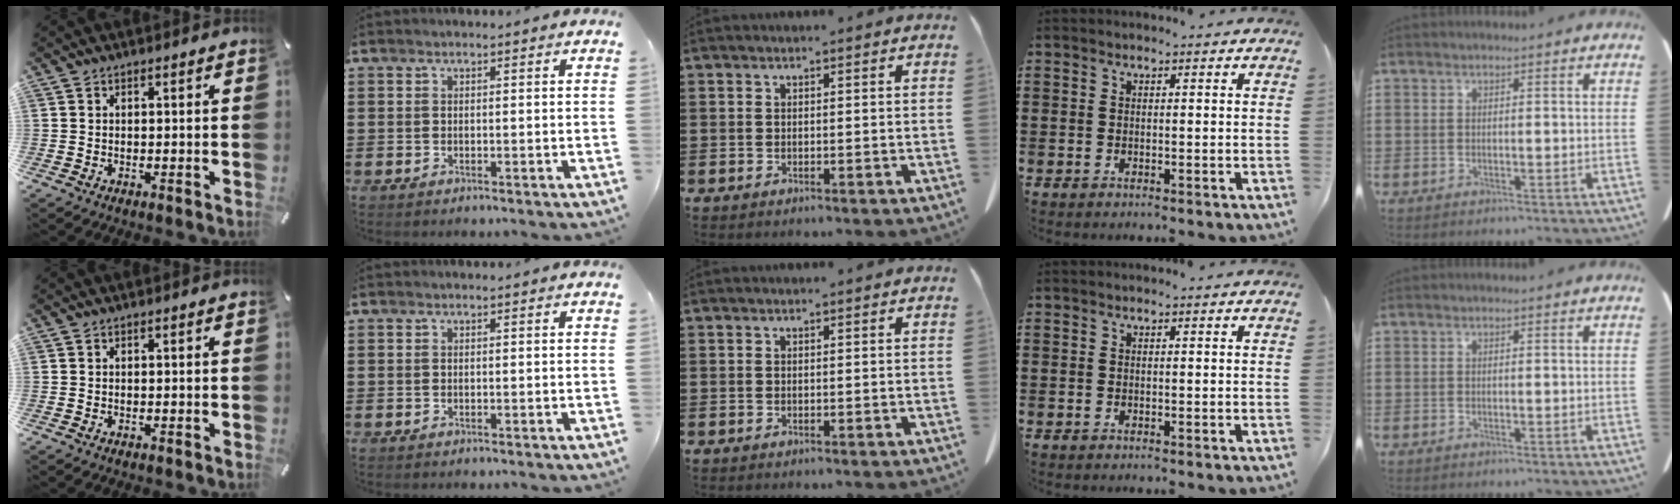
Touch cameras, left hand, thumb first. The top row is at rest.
{}